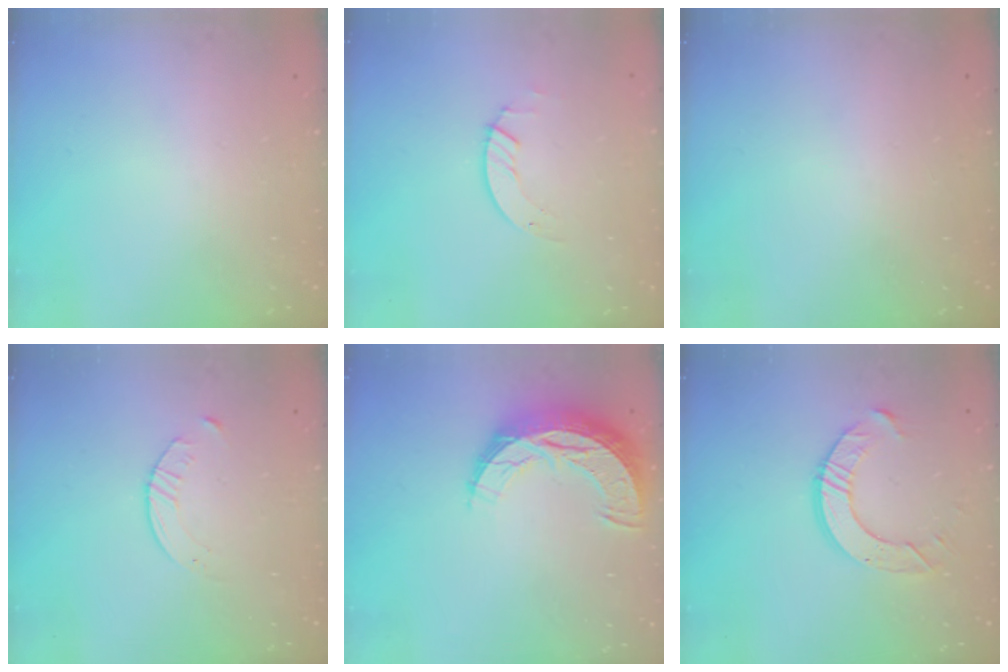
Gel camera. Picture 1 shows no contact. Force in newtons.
{"total": 1.3, "press": 1.3, "slide": 0.2}
{"total": 0.0}
{"total": 3.1, "press": 3.0, "slide": 0.4}
{"total": 11.1, "press": 11.1, "slide": 0.7}
{"total": 9.1, "press": 9.0, "slide": 0.7}